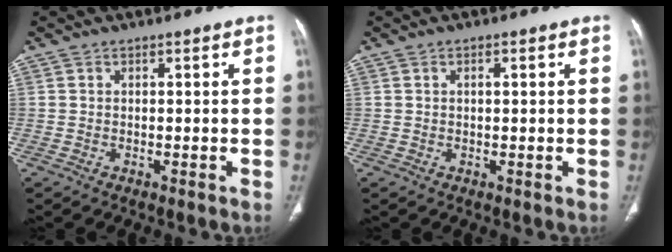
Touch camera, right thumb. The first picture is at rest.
{"total": 1.2, "force": [0.3, 0.4, 1.1], "torque": [-0.018, 0.006, 0.006]}